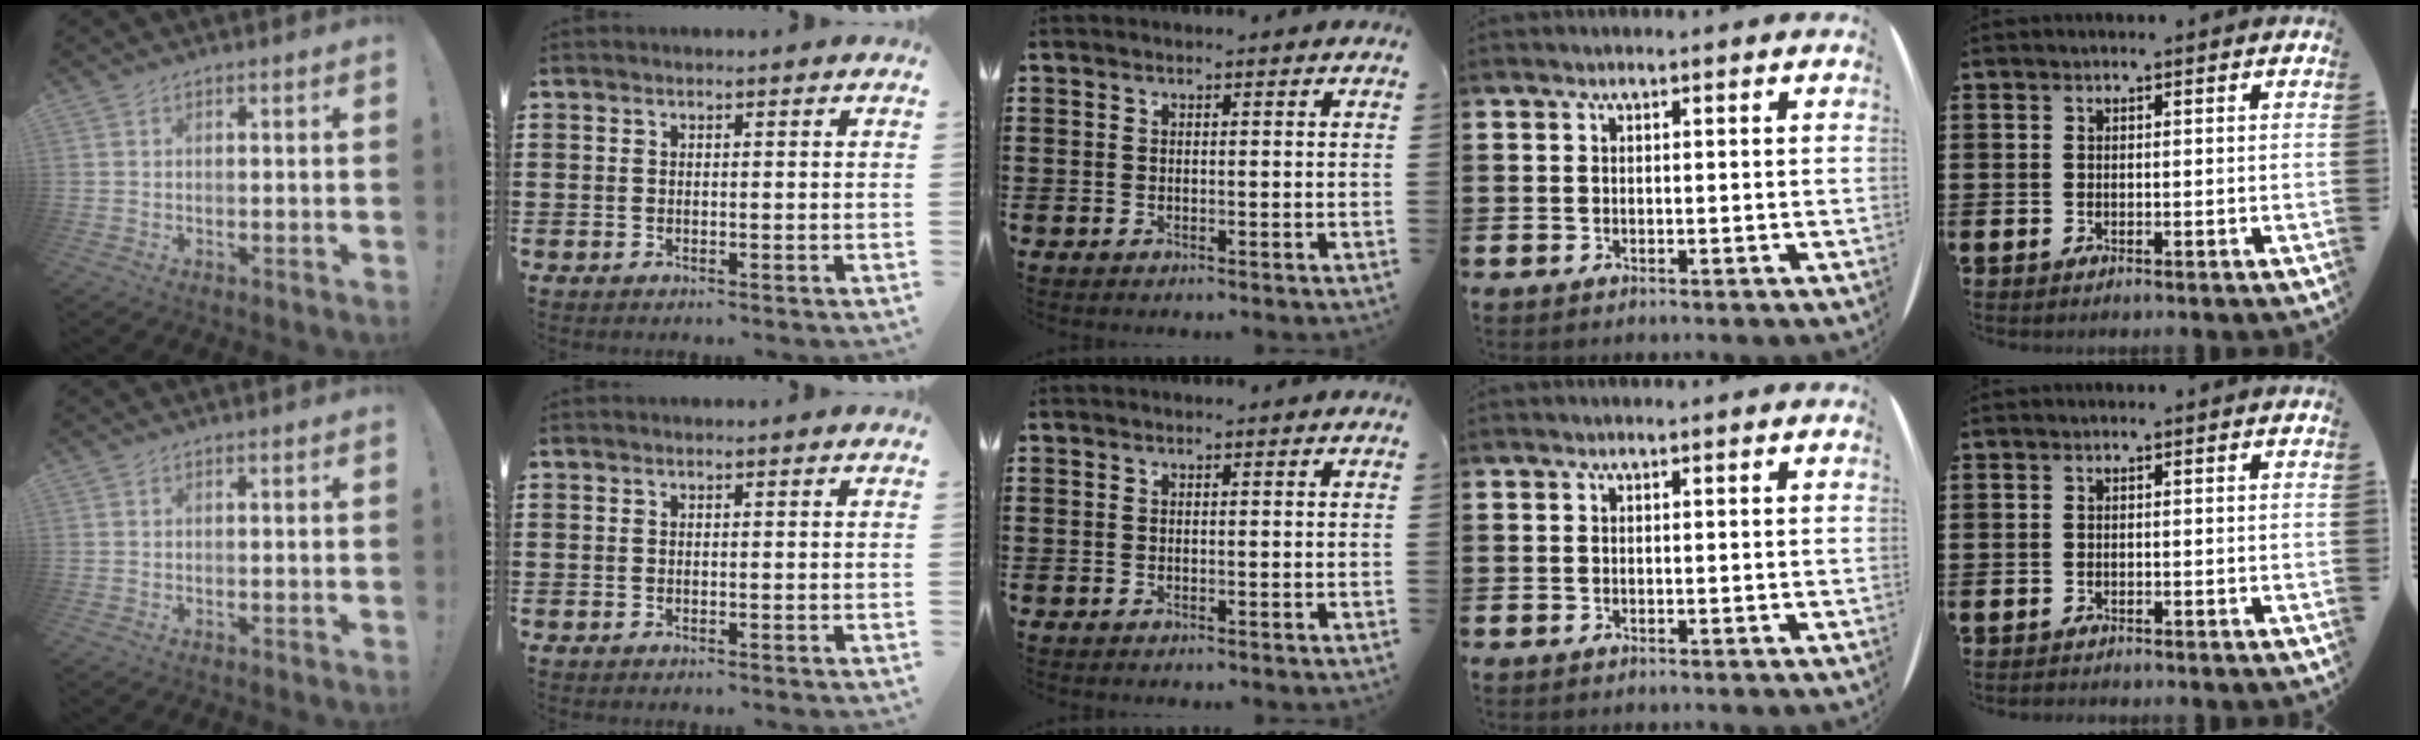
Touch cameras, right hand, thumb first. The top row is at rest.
{}